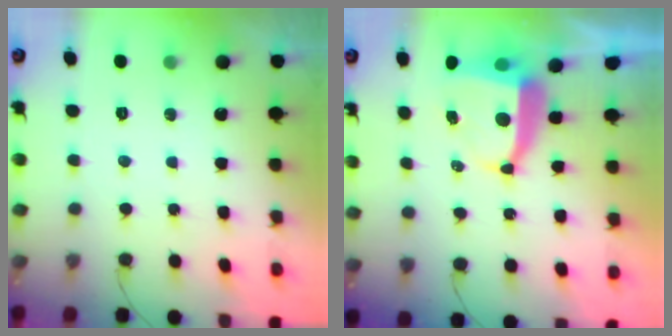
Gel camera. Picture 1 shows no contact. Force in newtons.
{"total": 8.3, "press": 8.3, "slide": 1.0}